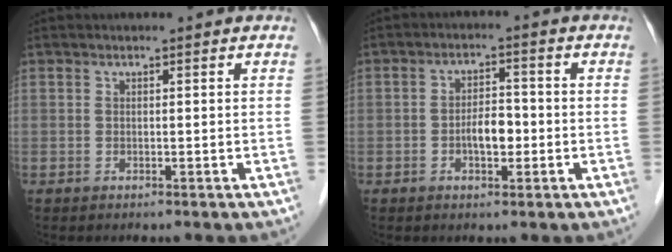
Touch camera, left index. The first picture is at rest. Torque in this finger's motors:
{"motor_torque": [0.20, 0.02, 0.06, 0.04]}